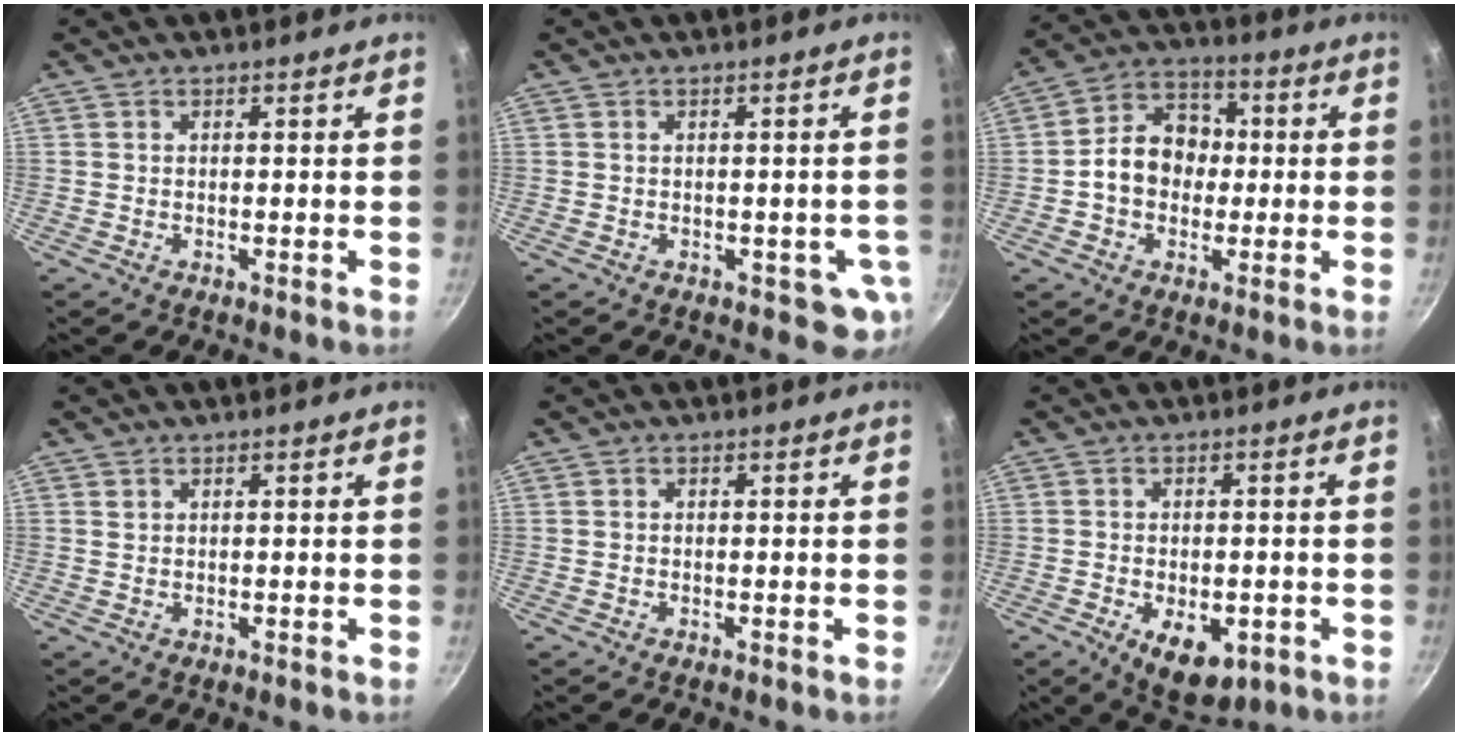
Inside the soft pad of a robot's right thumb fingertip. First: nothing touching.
{"total": 3.8, "force": [-0.7, 2.5, 2.8], "torque": [-0.013, 0.003, -0.004]}
{"total": 11.1, "force": [-0.5, 8.9, 6.5], "torque": [-0.065, 0.029, -0.024]}
{"total": 0.6, "force": [0.4, 0.5, 0.2], "torque": [-0.002, 0.001, 0.007]}
{"total": 0.0}
{"total": 9.1, "force": [-3.2, 5.0, 6.9], "torque": [-0.073, 0.004, -0.030]}